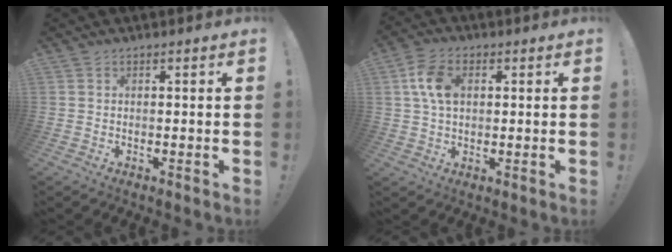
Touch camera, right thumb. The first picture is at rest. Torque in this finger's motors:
{"motor_torque": [0.32, 0.45, 0.98, 0.02, 0.07]}